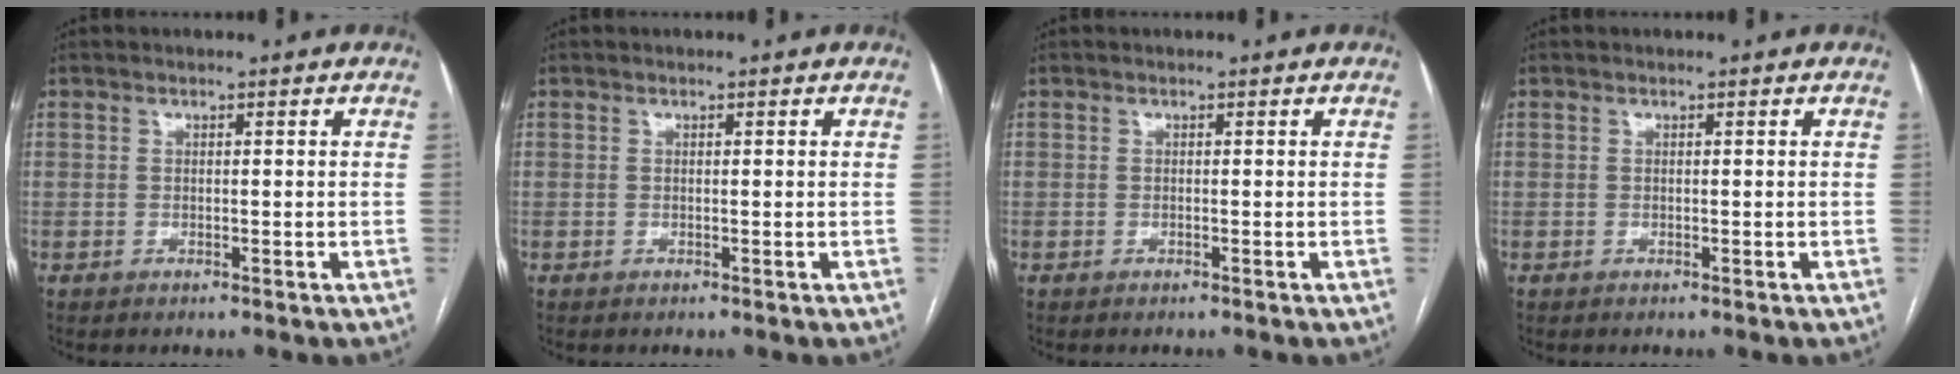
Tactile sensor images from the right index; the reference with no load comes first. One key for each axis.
{"total": 0.0}
{"total": 0.0}
{"total": 0.0}